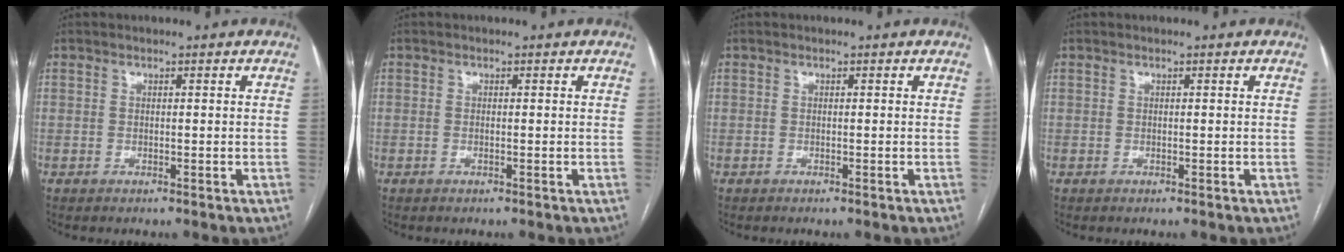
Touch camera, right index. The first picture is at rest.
{"total": 0.0}
{"total": 0.0}
{"total": 0.0}